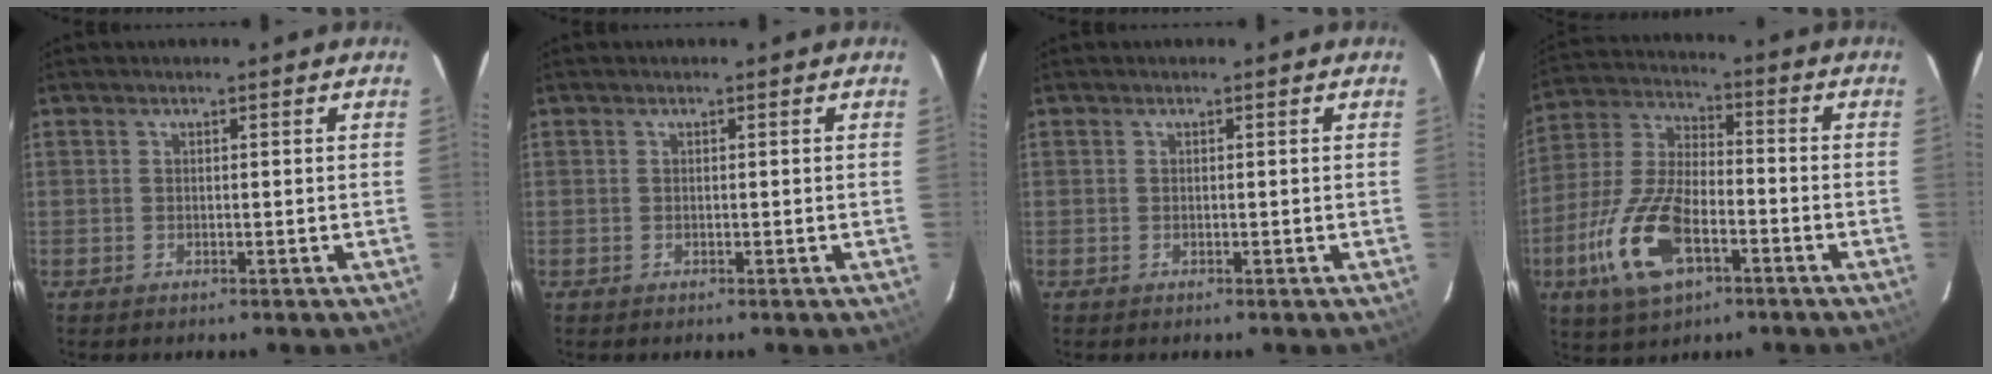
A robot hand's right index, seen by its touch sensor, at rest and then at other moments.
{"total": 0.0}
{"total": 0.0}
{"total": 16.2, "force": [-6.9, 7.5, 12.6], "torque": [-0.282, -0.007, -0.129]}